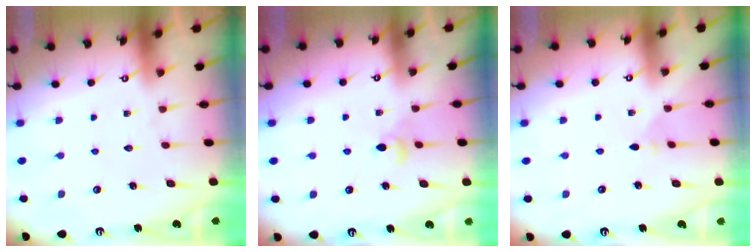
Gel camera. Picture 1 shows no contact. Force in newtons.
{"total": 3.7, "press": 3.6, "slide": 0.7}
{"total": 2.0, "press": 1.9, "slide": 0.5}